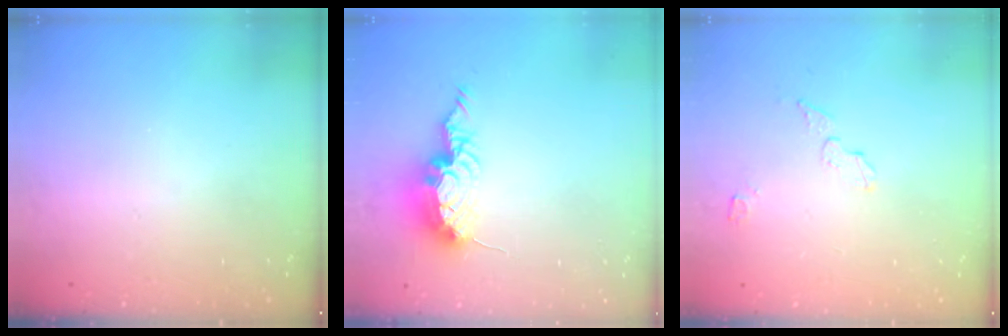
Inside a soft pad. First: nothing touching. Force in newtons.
{"total": 11.4, "press": 11.4, "slide": 1.1}
{"total": 4.1, "press": 4.0, "slide": 0.5}